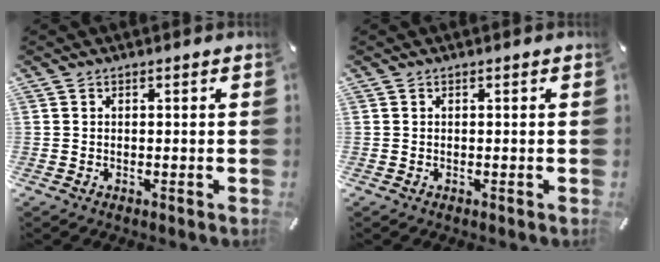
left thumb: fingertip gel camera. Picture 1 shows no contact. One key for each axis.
{"total": 0.0}